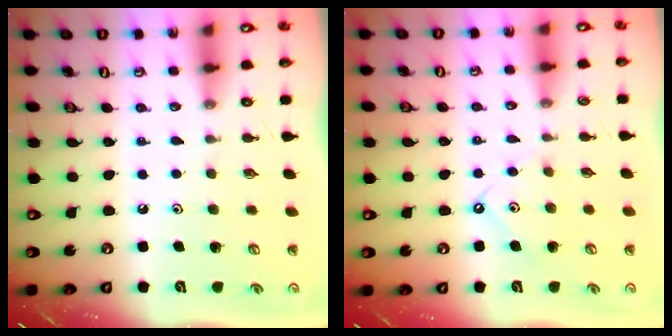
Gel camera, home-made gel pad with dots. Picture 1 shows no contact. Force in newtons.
{"total": 5.4, "press": 5.3, "slide": 0.4}